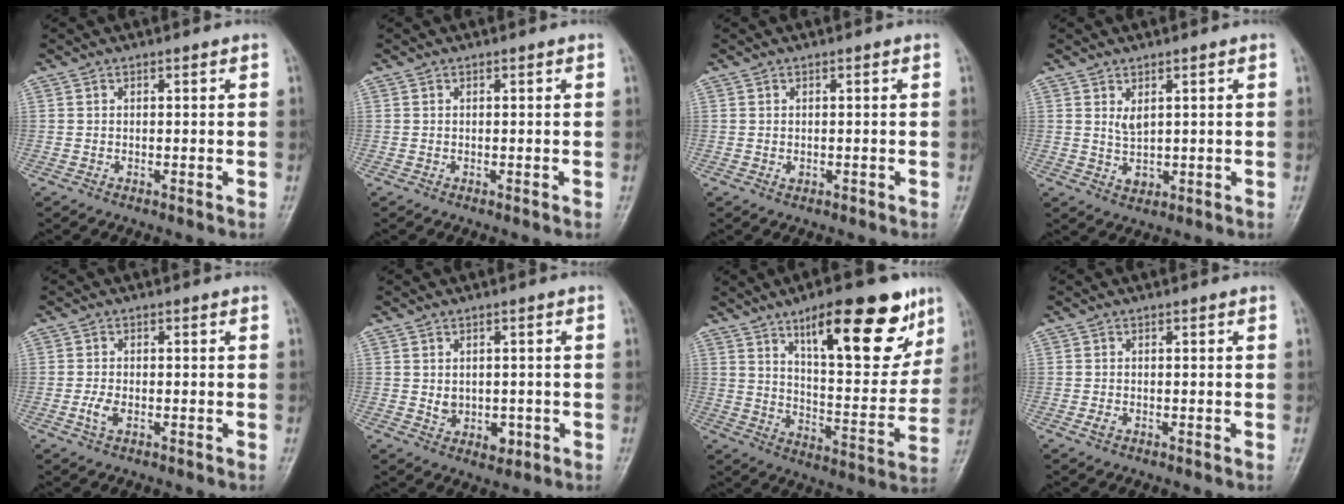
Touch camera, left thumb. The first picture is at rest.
{"total": 0.0}
{"total": 0.8, "force": [-0.2, 0.6, 0.5], "torque": [-0.006, 0.000, -0.001]}
{"total": 3.0, "force": [1.1, 1.8, 2.1], "torque": [-0.031, -0.015, 0.028]}
{"total": 2.4, "force": [-0.8, 1.2, 1.9], "torque": [-0.045, 0.003, -0.018]}
{"total": 4.5, "force": [-0.4, 3.6, 2.7], "torque": [-0.023, -0.002, 0.007]}
{"total": 21.3, "force": [12.1, 7.5, 15.8], "torque": [-0.186, -0.053, 0.190]}
{"total": 1.1, "force": [-0.5, 0.6, 0.7], "torque": [-0.017, 0.000, -0.011]}